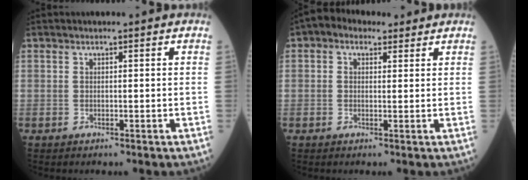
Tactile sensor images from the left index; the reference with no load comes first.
{"total": 3.2, "force": [1.7, 2.3, 1.6], "torque": [-0.031, 0.024, 0.028]}